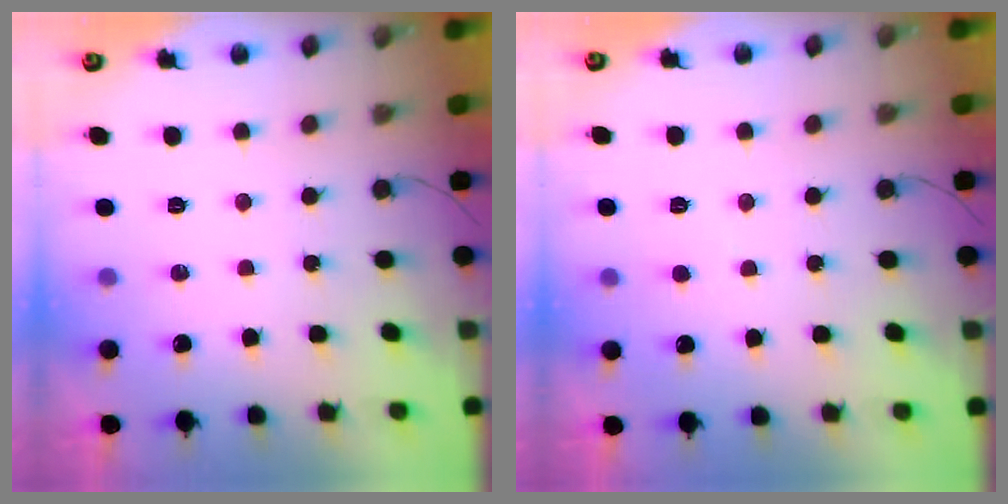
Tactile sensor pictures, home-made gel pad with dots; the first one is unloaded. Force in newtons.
{"total": 2.4, "press": 2.4, "slide": 0.2}